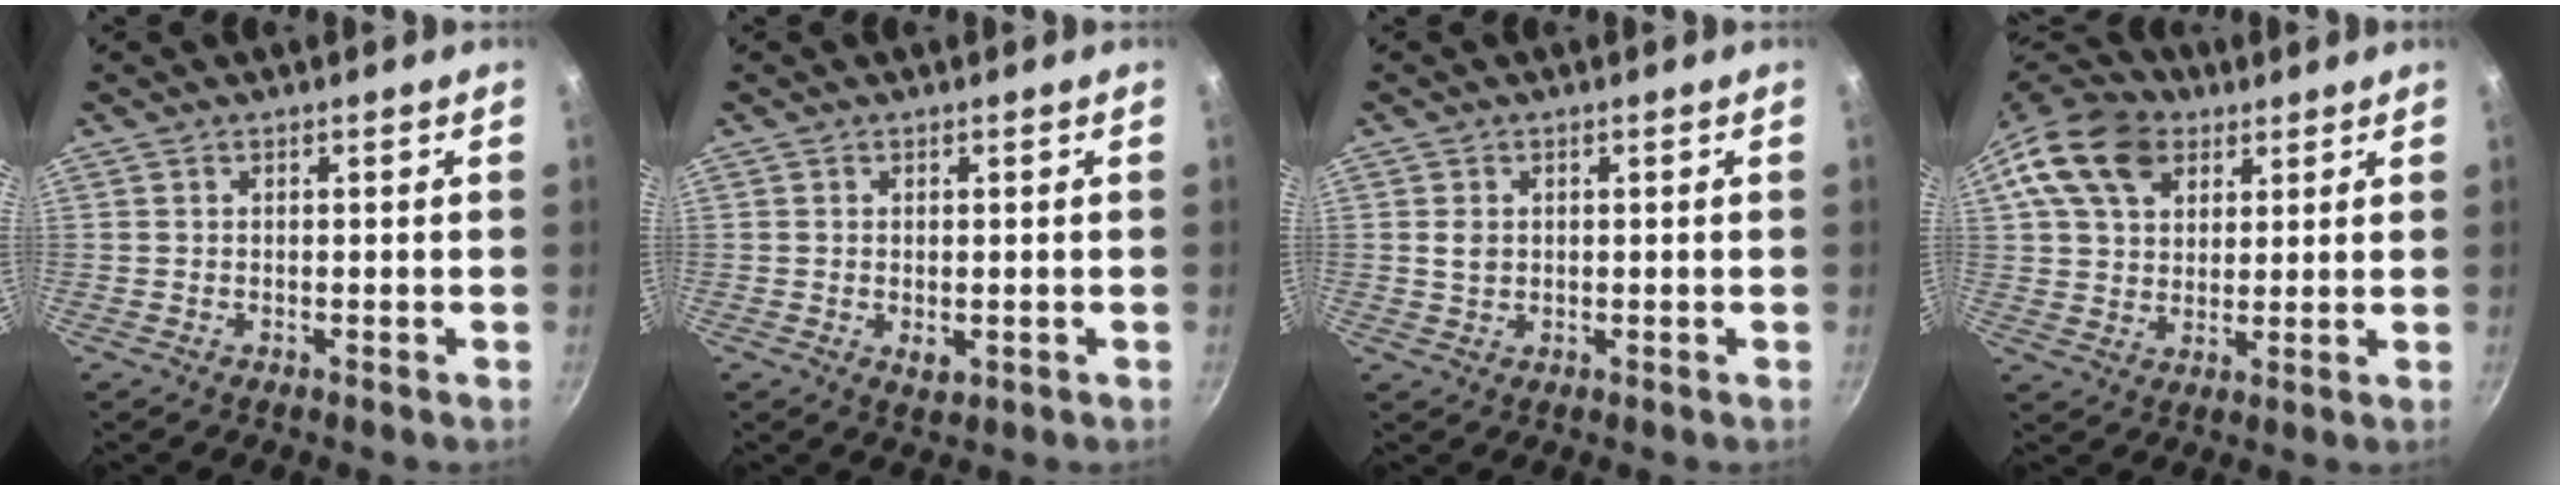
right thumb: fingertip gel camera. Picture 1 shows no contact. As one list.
[{"total": 2.3, "force": [-0.3, 1.4, 1.9], "torque": [-0.030, -0.008, -0.003]}, {"total": 2.4, "force": [0.4, 1.9, 1.4], "torque": [-0.021, 0.001, 0.009]}, {"total": 15.0, "force": [6.8, 10.6, 8.1], "torque": [-0.130, 0.005, 0.114]}]